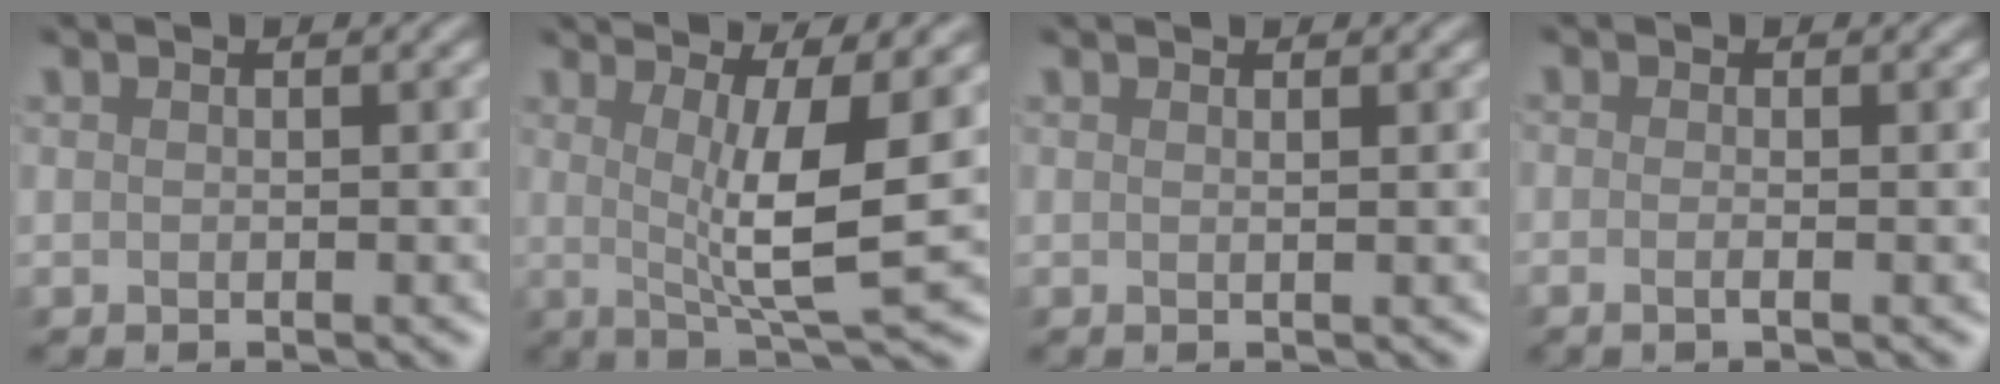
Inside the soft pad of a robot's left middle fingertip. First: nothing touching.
{"total": 6.8, "force": [1.0, 1.1, 6.6], "torque": [-0.106, -0.004, 0.019]}
{"total": 0.6, "force": [0.3, 0.1, 0.5], "torque": [-0.011, -0.006, -0.004]}
{"total": 1.3, "force": [-0.3, 0.5, 1.2], "torque": [-0.014, -0.007, -0.017]}